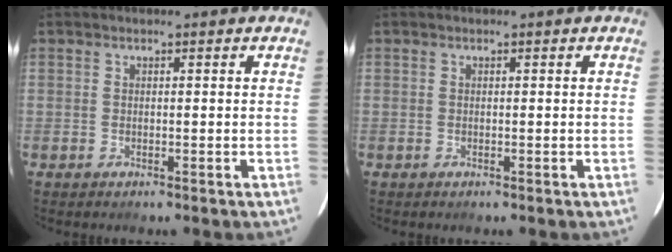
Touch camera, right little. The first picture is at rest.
{"total": 0.0}